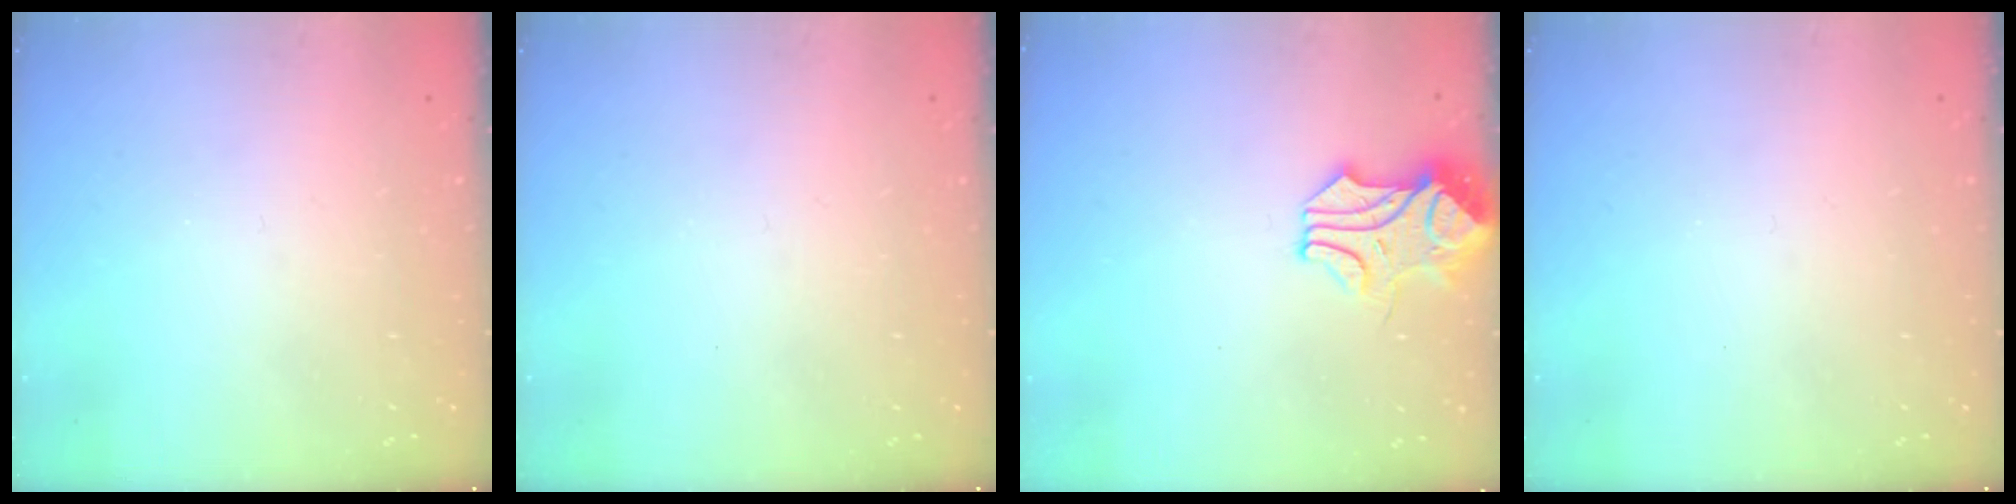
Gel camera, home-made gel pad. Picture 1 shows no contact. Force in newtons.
{"total": 0.0}
{"total": 1.5, "press": 1.4, "slide": 0.6}
{"total": 0.0}